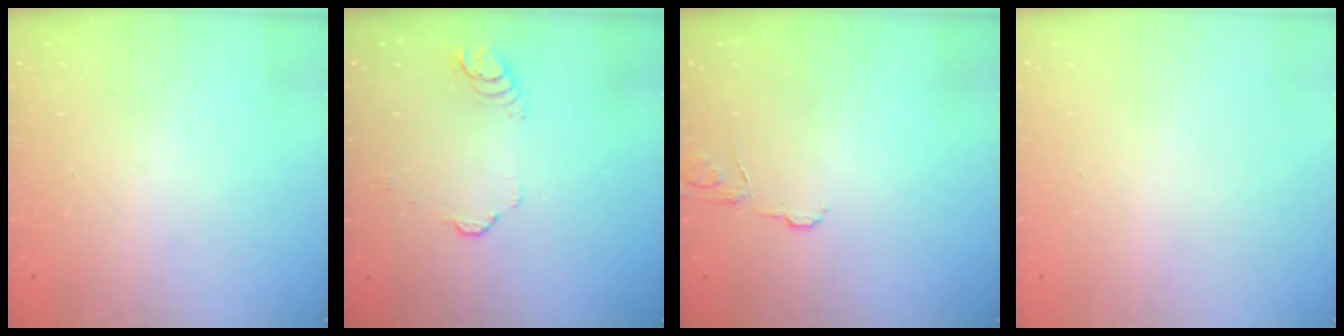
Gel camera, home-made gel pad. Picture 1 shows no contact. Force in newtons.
{"total": 3.5, "press": 3.5, "slide": 0.2}
{"total": 6.0, "press": 6.0, "slide": 0.4}
{"total": 0.0}